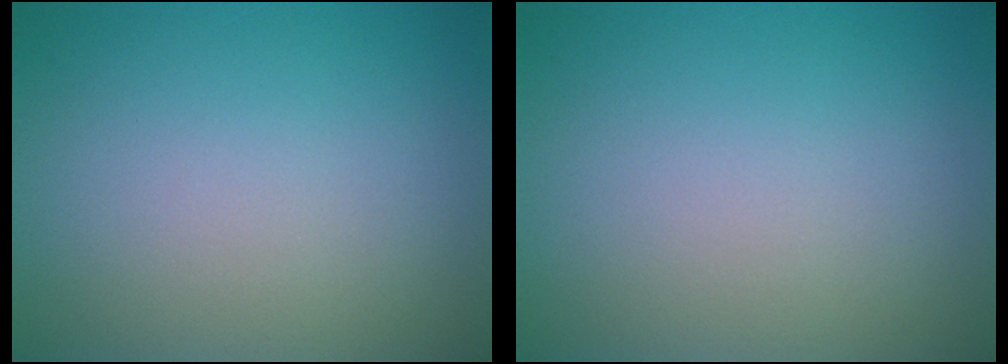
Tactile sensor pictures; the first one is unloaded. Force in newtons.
{"total": 0.0}